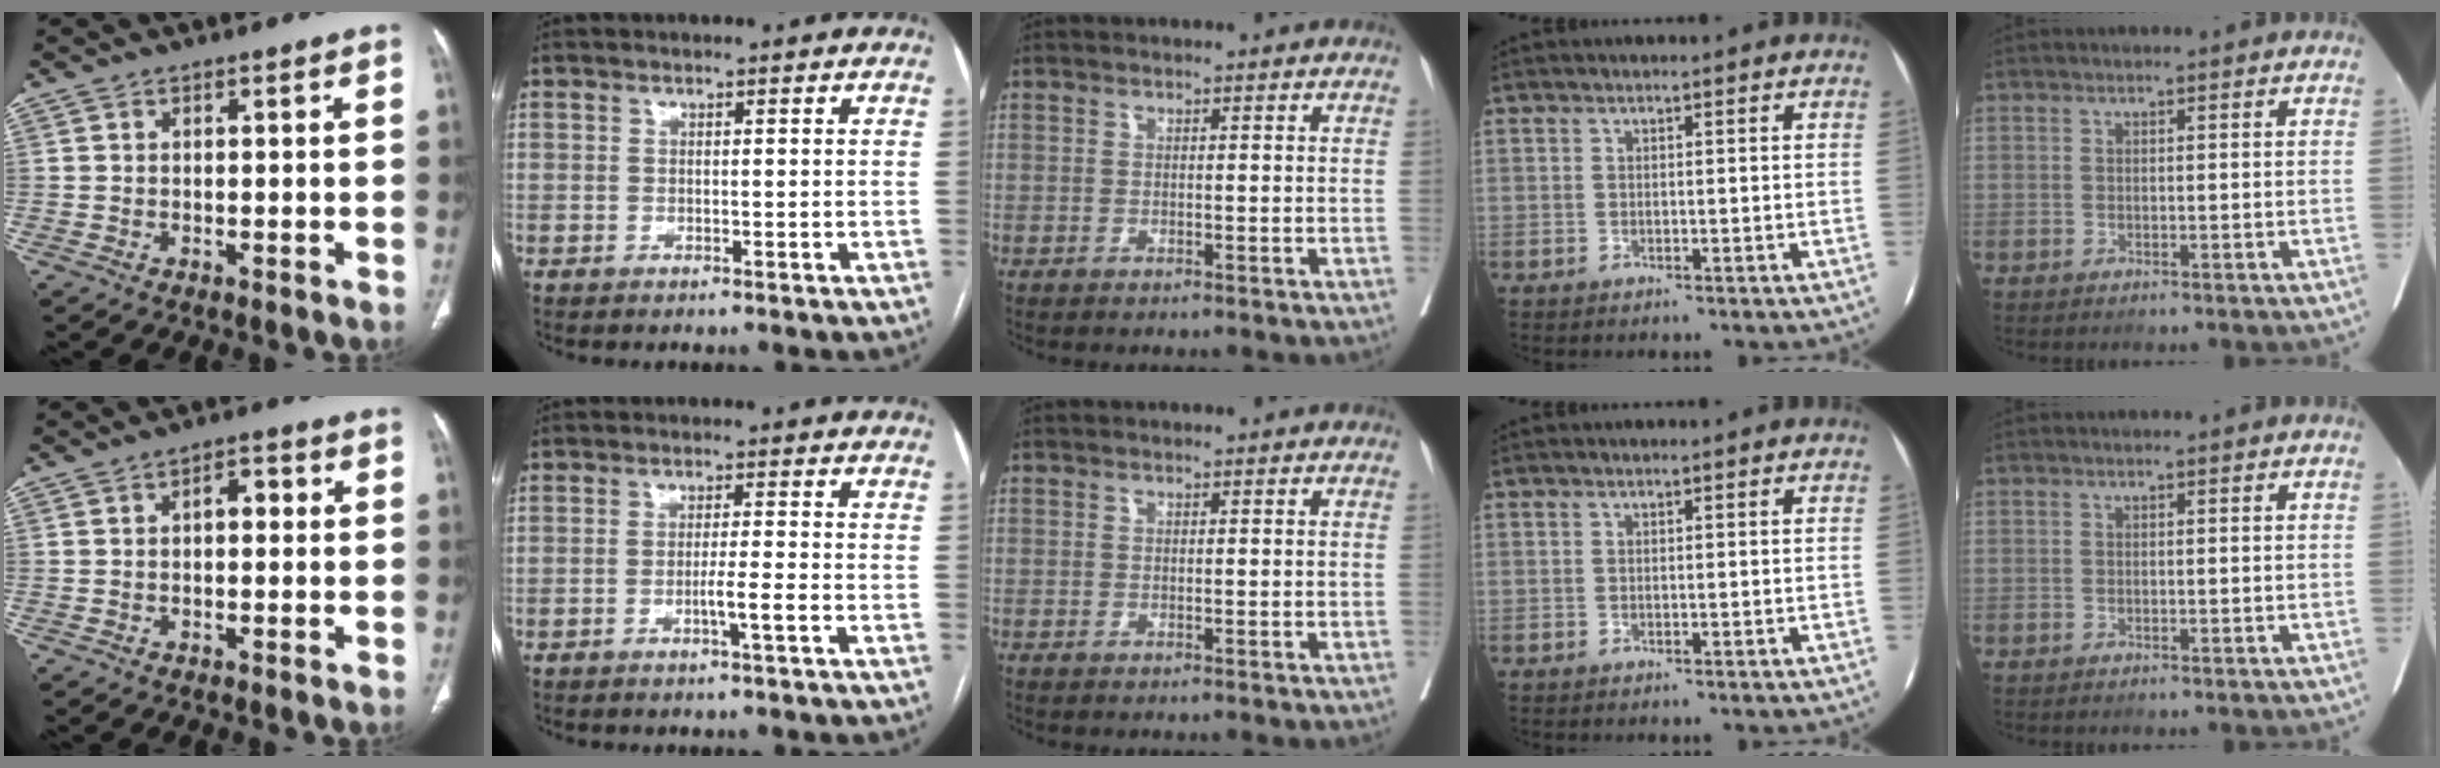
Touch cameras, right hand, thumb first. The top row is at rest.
{"thumb": {"total": 3.5, "force": [0.3, 2.0, 2.8], "torque": [-0.030, 0.012, -0.002]}, "index": {"total": 3.0, "force": [-1.3, -0.5, 2.7], "torque": [-0.044, -0.003, -0.025]}}